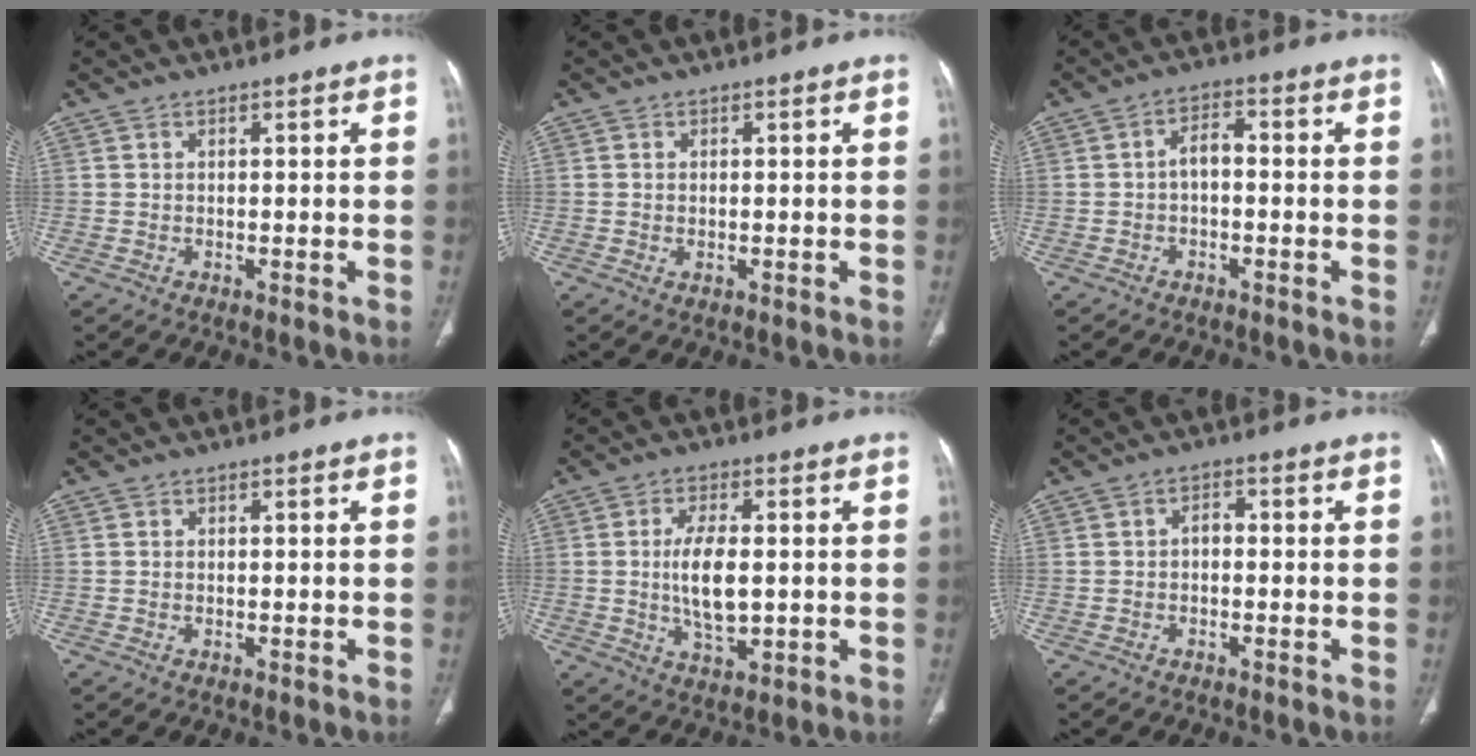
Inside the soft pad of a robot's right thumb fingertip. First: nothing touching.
{"total": 0.7, "force": [-0.1, 0.5, 0.5], "torque": [-0.012, 0.000, 0.001]}
{"total": 3.6, "force": [-0.6, 2.0, 2.9], "torque": [-0.043, 0.019, -0.018]}
{"total": 0.0}
{"total": 8.7, "force": [-0.1, 4.1, 7.7], "torque": [-0.139, -0.010, 0.001]}
{"total": 2.1, "force": [-0.4, 1.4, 1.5], "torque": [-0.014, 0.013, -0.013]}